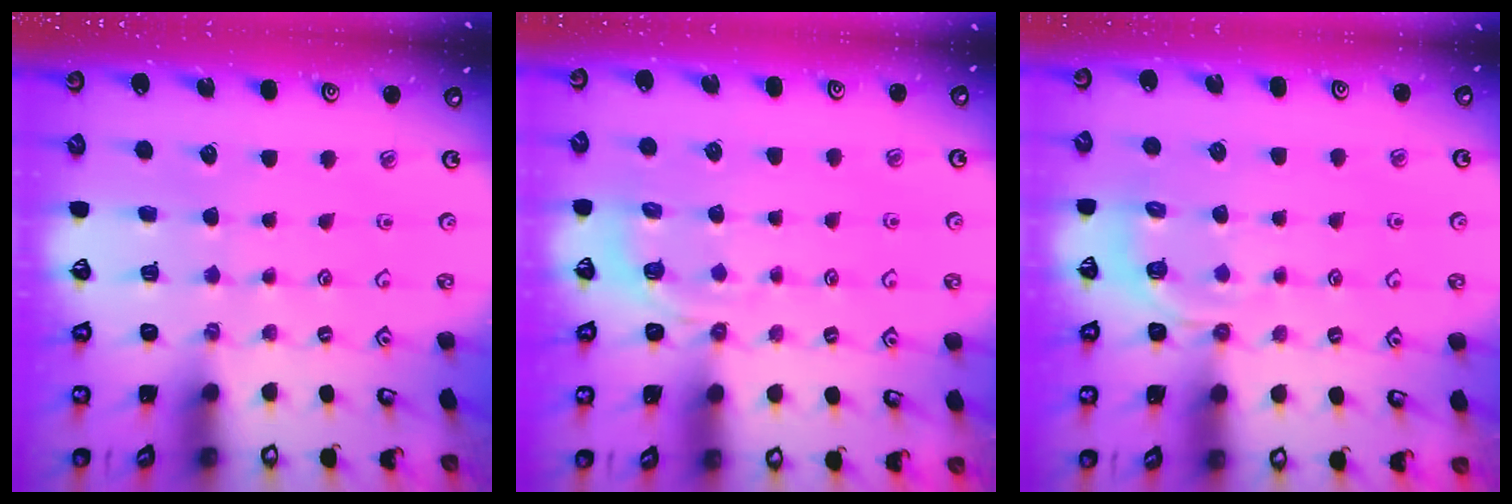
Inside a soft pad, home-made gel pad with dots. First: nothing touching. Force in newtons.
{"total": 2.9, "press": 2.2, "slide": 1.8}
{"total": 5.0, "press": 4.6, "slide": 2.0}